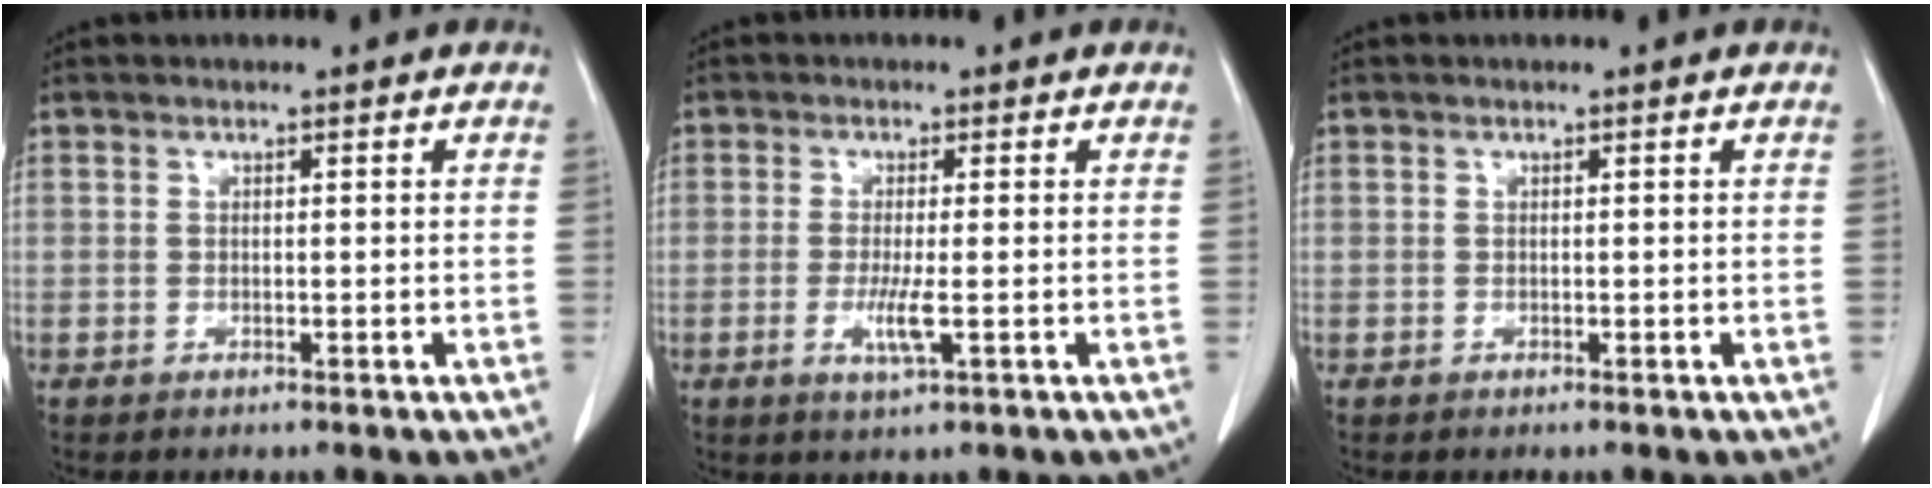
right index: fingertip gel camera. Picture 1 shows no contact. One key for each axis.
{"total": 3.7, "fx": -0.8, "fy": 0.0, "fz": 3.6, "tx": -0.071, "ty": -0.009, "tz": -0.013}
{"total": 0.0}